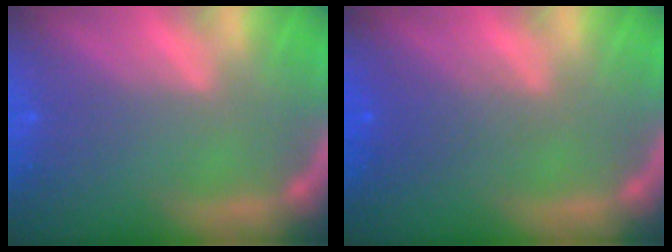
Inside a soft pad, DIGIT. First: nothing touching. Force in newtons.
{"total": 2.5}